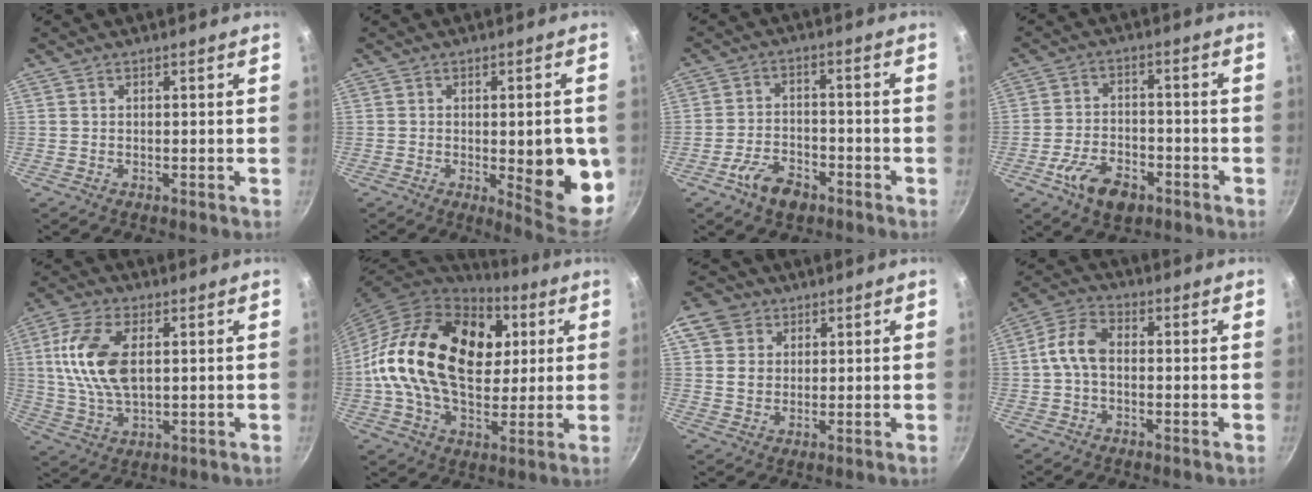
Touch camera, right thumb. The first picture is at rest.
{"total": 14.0, "force": [-1.9, 4.9, 13.0], "torque": [-0.125, -0.012, -0.019]}
{"total": 7.4, "force": [-4.5, 3.9, 4.4], "torque": [-0.074, 0.030, -0.085]}
{"total": 9.4, "force": [-5.0, 5.2, 6.0], "torque": [-0.099, 0.027, -0.091]}
{"total": 13.3, "force": [2.5, 7.1, 11.0], "torque": [-0.213, 0.000, 0.048]}
{"total": 27.5, "force": [4.8, 17.9, 20.3], "torque": [-0.336, 0.017, 0.073]}
{"total": 7.9, "force": [3.2, 6.5, 3.0], "torque": [-0.030, -0.003, 0.049]}
{"total": 7.3, "force": [-0.1, 4.5, 5.7], "torque": [-0.112, 0.029, -0.014]}